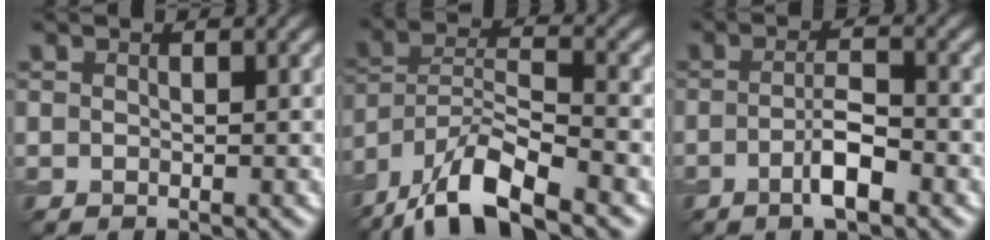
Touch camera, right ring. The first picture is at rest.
{"total": 10.6, "force": [-7.9, 3.0, 6.4], "torque": [-0.114, 0.006, -0.152]}
{"total": 3.3, "force": [-1.4, 0.7, 2.9], "torque": [-0.053, 0.009, -0.031]}